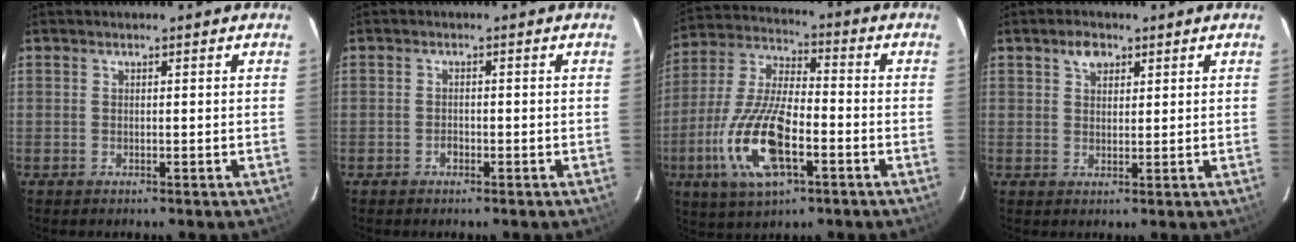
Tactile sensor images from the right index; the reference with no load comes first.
{"total": 1.1, "force": [-0.8, 0.7, 0.5], "torque": [-0.010, 0.003, -0.013]}
{"total": 17.0, "force": [-6.1, 6.4, 14.6], "torque": [-0.317, -0.013, -0.116]}
{"total": 3.3, "force": [1.9, 2.1, 1.7], "torque": [-0.026, 0.010, 0.034]}